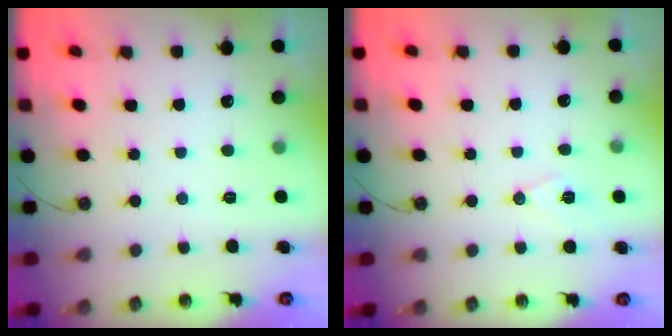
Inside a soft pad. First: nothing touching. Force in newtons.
{"total": 8.0, "press": 6.9, "slide": 4.1}